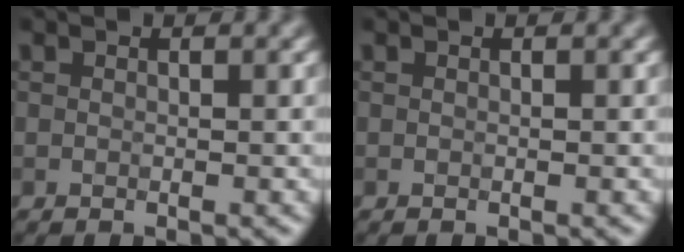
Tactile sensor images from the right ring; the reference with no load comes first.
{"total": 0.0}